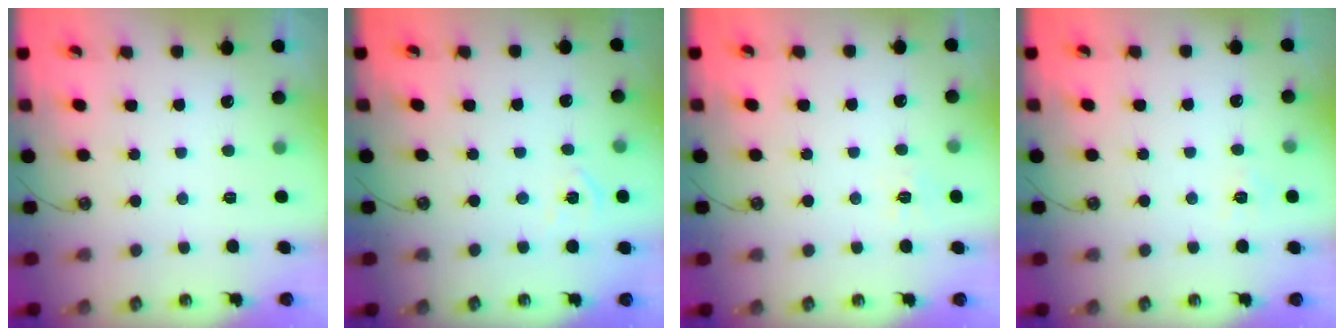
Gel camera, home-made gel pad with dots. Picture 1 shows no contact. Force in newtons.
{"total": 4.7, "press": 4.7, "slide": 0.6}
{"total": 5.7, "press": 5.7, "slide": 0.7}
{"total": 6.6, "press": 6.5, "slide": 0.6}